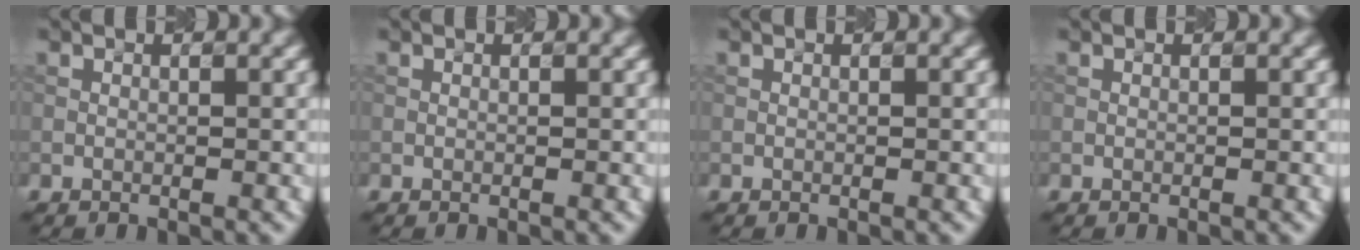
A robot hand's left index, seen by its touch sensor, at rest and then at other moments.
{"total": 0.0}
{"total": 0.0}
{"total": 0.0}